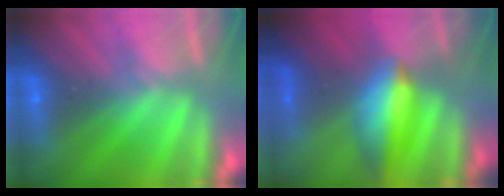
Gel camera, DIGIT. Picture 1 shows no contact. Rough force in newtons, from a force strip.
{"total": 7.5}